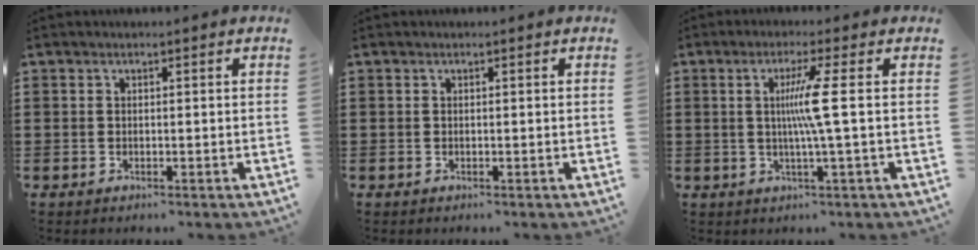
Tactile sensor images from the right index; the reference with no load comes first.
{"total": 0.0}
{"total": 6.1, "force": [0.2, -1.5, 5.9], "torque": [-0.116, -0.014, -0.007]}